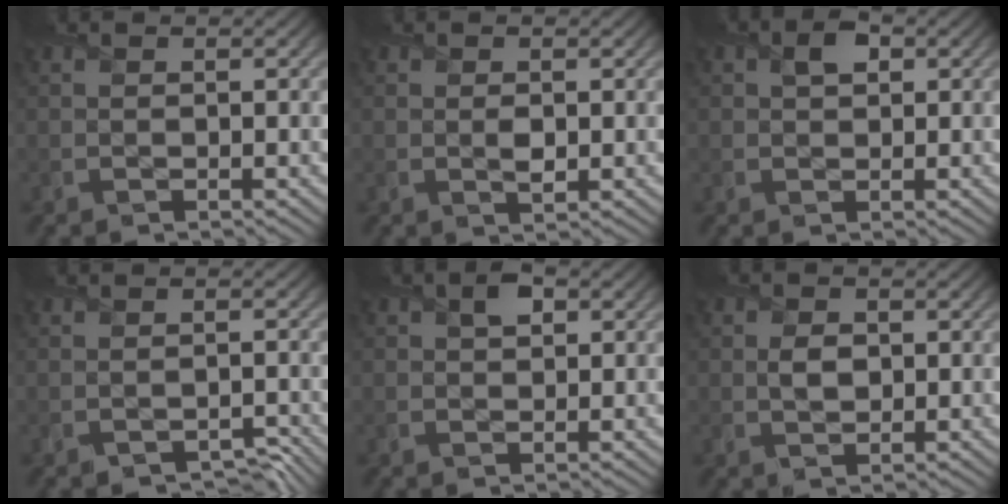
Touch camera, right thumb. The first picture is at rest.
{"total": 1.5, "force": [0.0, 1.0, 1.1], "torque": [-0.019, -0.006, 0.000]}
{"total": 2.6, "force": [1.0, 1.8, 1.6], "torque": [-0.032, 0.005, 0.013]}
{"total": 2.0, "force": [-1.5, 1.1, 0.7], "torque": [-0.009, -0.009, -0.019]}
{"total": 2.5, "force": [1.0, 1.6, 1.6], "torque": [-0.030, 0.006, 0.014]}
{"total": 2.3, "force": [0.3, 1.8, 1.4], "torque": [-0.031, -0.003, 0.001]}